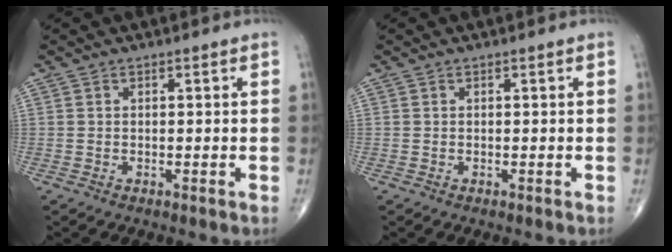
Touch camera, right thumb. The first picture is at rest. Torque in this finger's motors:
{"motor_torque": [0.00, 0.00, 0.01, 0.01, 0.00]}